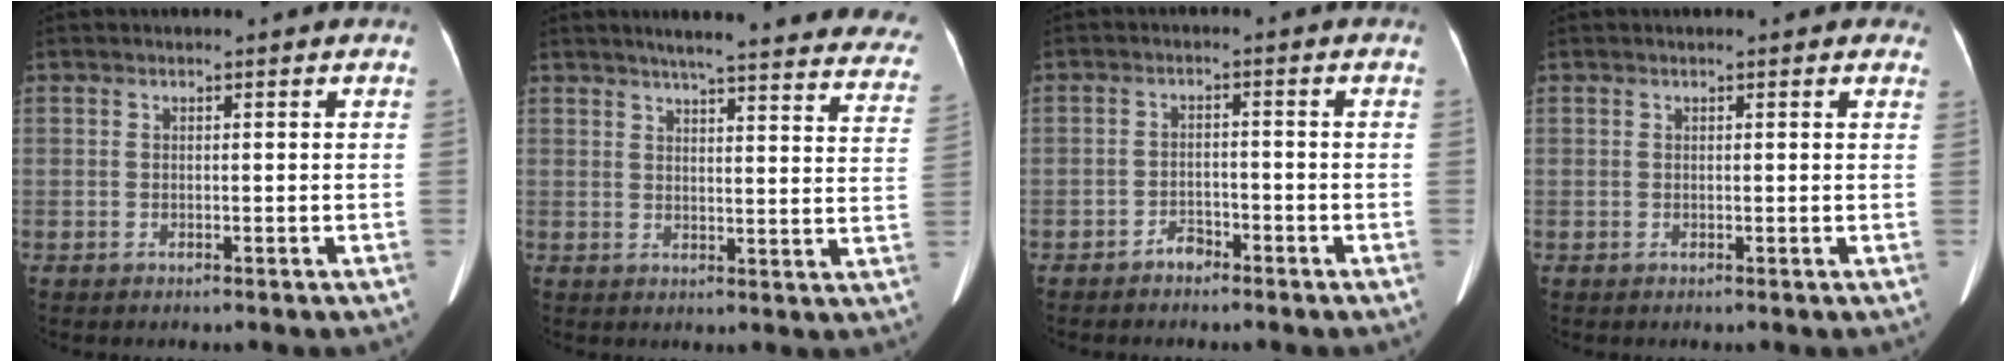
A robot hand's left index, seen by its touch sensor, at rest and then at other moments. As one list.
[{"total": 27.2, "force": [24.5, 2.9, 11.4], "torque": [-0.144, -0.063, 0.269]}, {"total": 2.3, "force": [-1.9, 1.1, 0.7], "torque": [-0.011, 0.004, -0.031]}, {"total": 2.6, "force": [2.0, 0.8, 1.4], "torque": [-0.007, 0.014, 0.013]}]